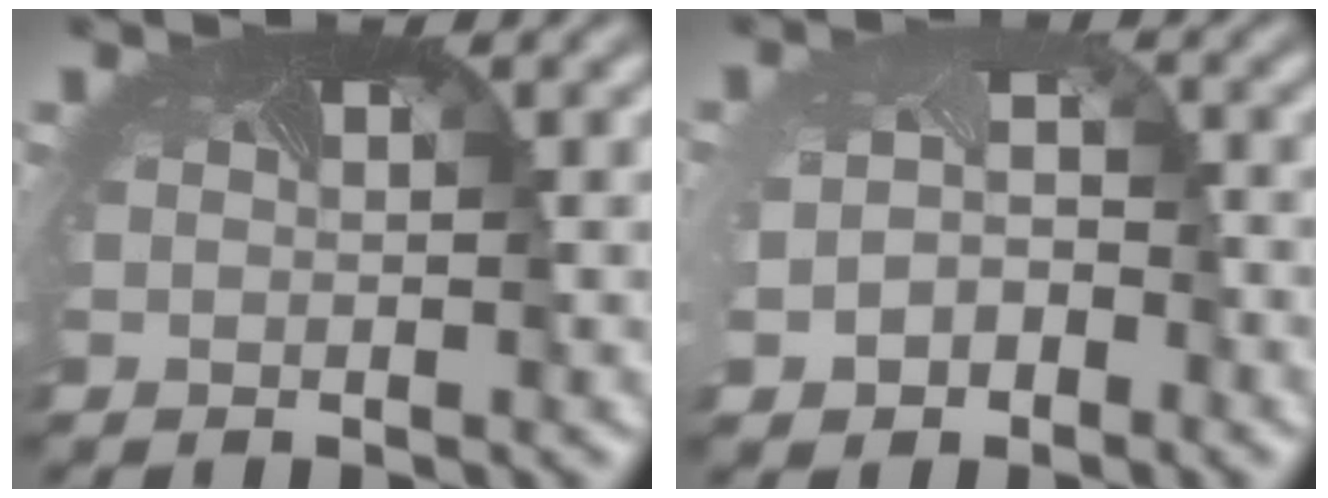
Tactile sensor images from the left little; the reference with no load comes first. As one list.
[{"total": 4.0, "force": [-1.6, 3.0, 2.1], "torque": [-0.055, -0.022, -0.023]}]